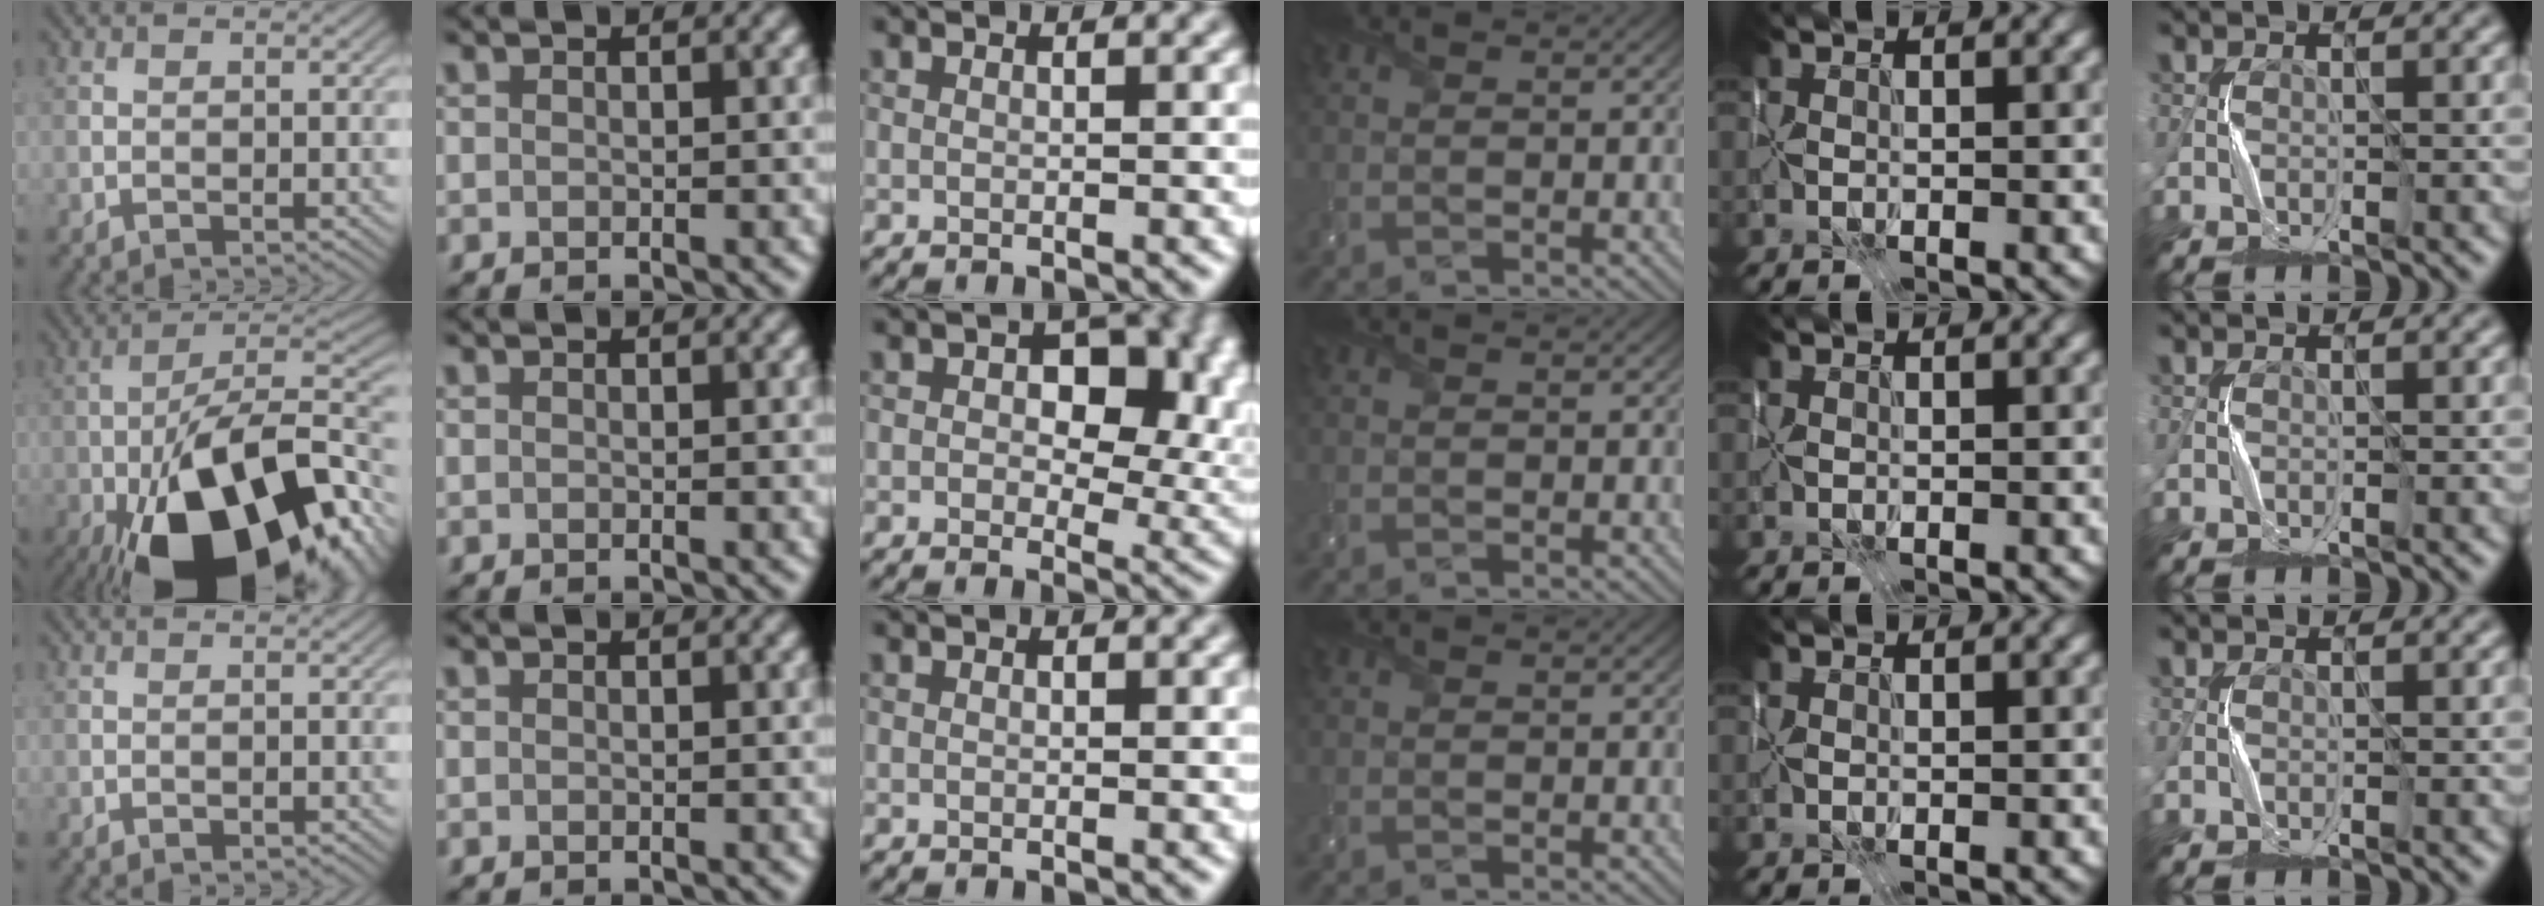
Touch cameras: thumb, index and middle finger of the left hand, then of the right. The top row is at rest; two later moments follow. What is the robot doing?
{"motion": "wrap", "object": "scarf"}